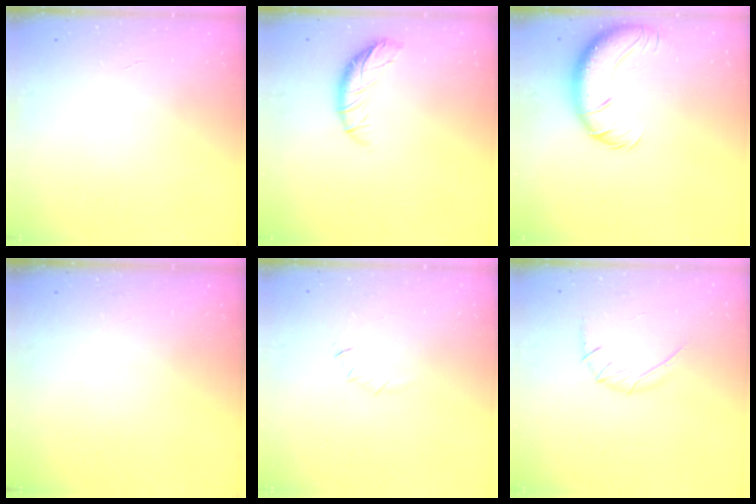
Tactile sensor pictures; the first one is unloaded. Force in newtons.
{"total": 8.3, "press": 8.2, "slide": 1.5}
{"total": 13.4, "press": 13.0, "slide": 3.2}
{"total": 0.0}
{"total": 3.5, "press": 3.3, "slide": 1.1}
{"total": 5.5, "press": 5.3, "slide": 1.6}